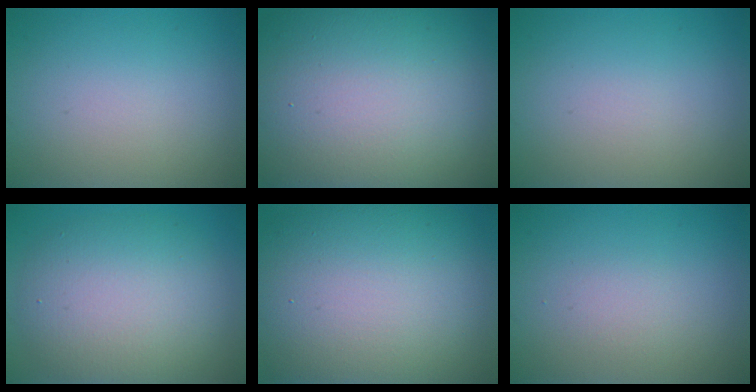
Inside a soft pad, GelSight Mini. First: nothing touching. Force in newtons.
{"total": 21.2, "press": 21.1, "slide": 1.4}
{"total": 0.0}
{"total": 7.7, "press": 7.7, "slide": 0.7}
{"total": 16.0, "press": 15.9, "slide": 1.3}
{"total": 1.1, "press": 1.1, "slide": 0.0}